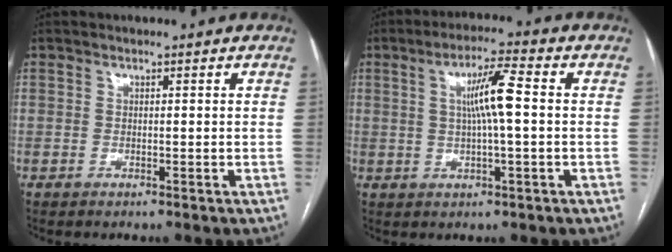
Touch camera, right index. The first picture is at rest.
{"total": 7.2, "force": [0.9, 0.3, 7.1], "torque": [-0.127, 0.010, 0.013]}